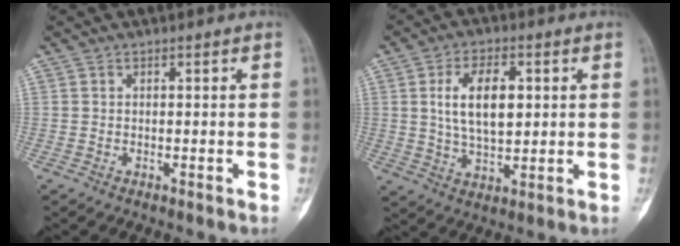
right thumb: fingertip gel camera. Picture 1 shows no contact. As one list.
[{"total": 10.5, "force": [2.1, 5.6, 8.7], "torque": [-0.140, -0.006, 0.042]}]